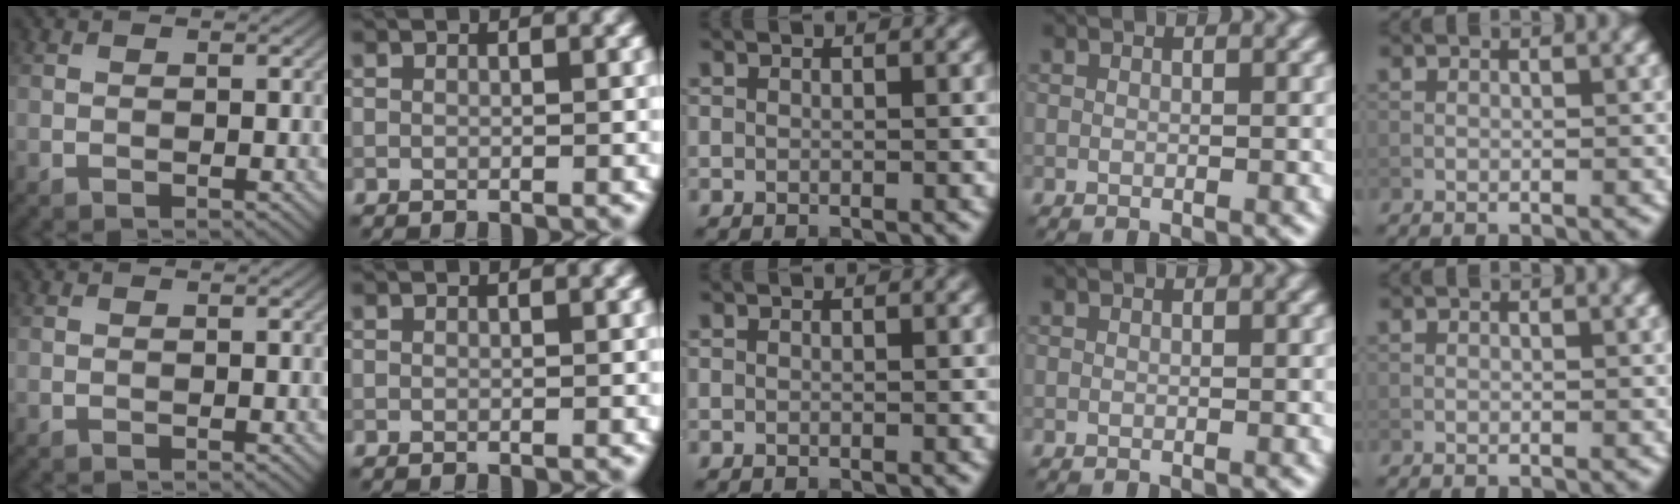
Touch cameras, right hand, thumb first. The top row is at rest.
{}